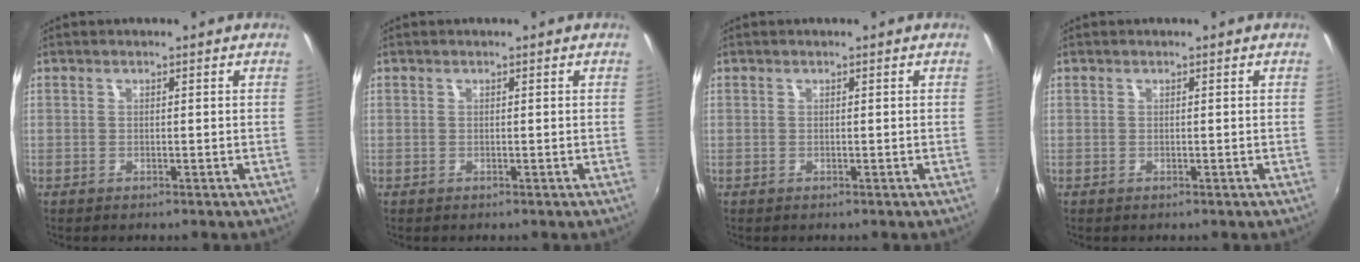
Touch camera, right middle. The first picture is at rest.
{"total": 0.0}
{"total": 0.0}
{"total": 0.0}